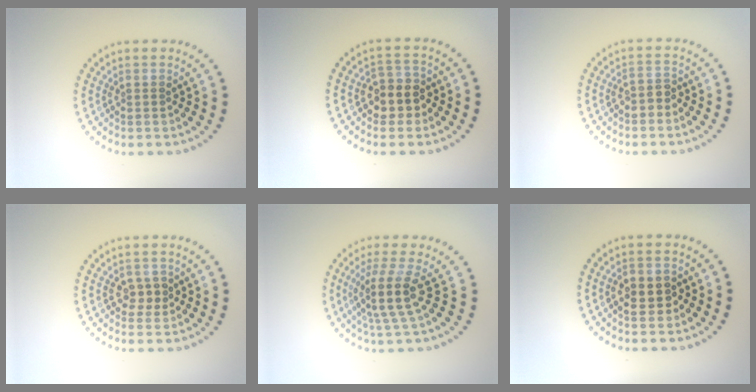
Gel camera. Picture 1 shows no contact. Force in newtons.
{"total": 3.0, "press": 2.7, "slide": 1.2}
{"total": 1.7, "press": 1.5, "slide": 0.8}
{"total": 1.8, "press": 1.8, "slide": 0.5}
{"total": 3.8, "press": 2.9, "slide": 2.5}
{"total": 2.6, "press": 2.5, "slide": 0.5}